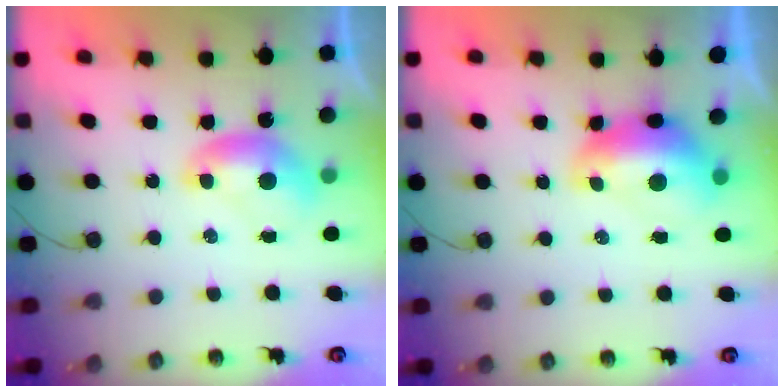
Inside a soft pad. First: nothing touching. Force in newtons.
{"total": 2.8, "press": 2.7, "slide": 0.7}